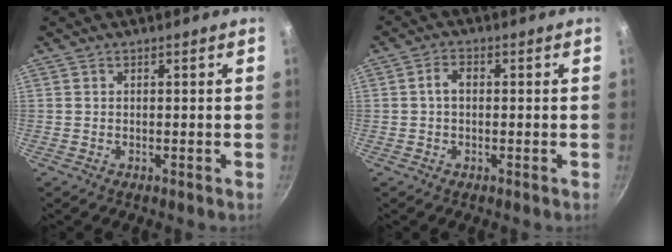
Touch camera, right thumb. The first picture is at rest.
{"total": 2.9, "force": [0.1, 1.9, 2.2], "torque": [-0.036, 0.010, -0.002]}